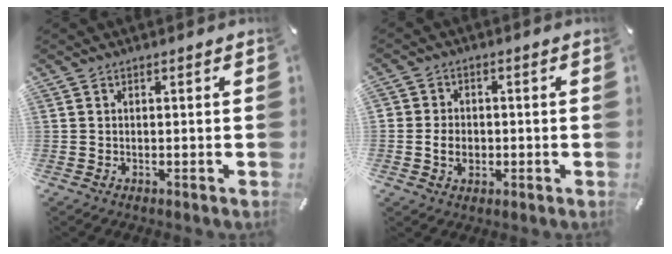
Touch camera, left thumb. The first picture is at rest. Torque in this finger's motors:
{"motor_torque": [-0.30, 0.23, 0.25, 0.33, 0.12]}